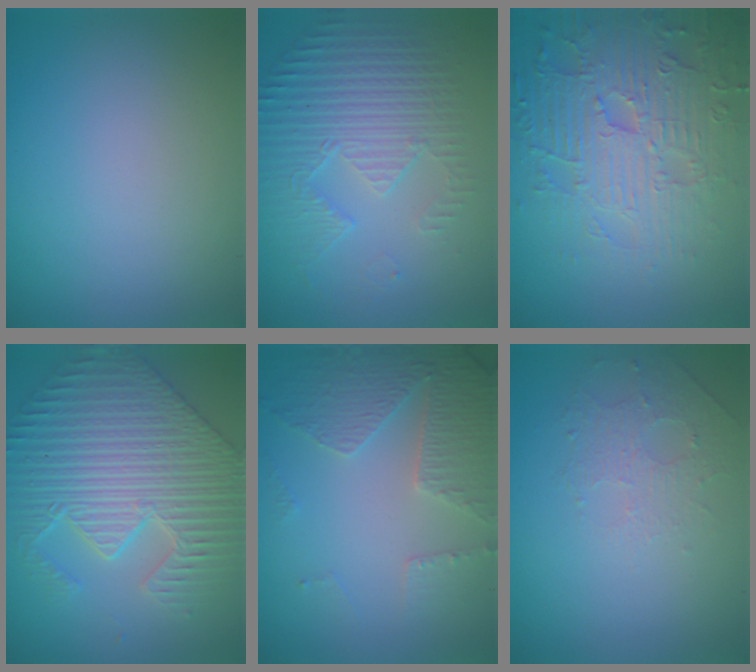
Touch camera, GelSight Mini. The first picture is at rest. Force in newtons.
{"total": 4.3, "press": 3.4, "slide": 2.6}
{"total": 6.7, "press": 5.4, "slide": 3.9}
{"total": 6.7, "press": 5.7, "slide": 3.6}
{"total": 4.8, "press": 3.5, "slide": 3.2}
{"total": 1.5, "press": 1.0, "slide": 1.1}